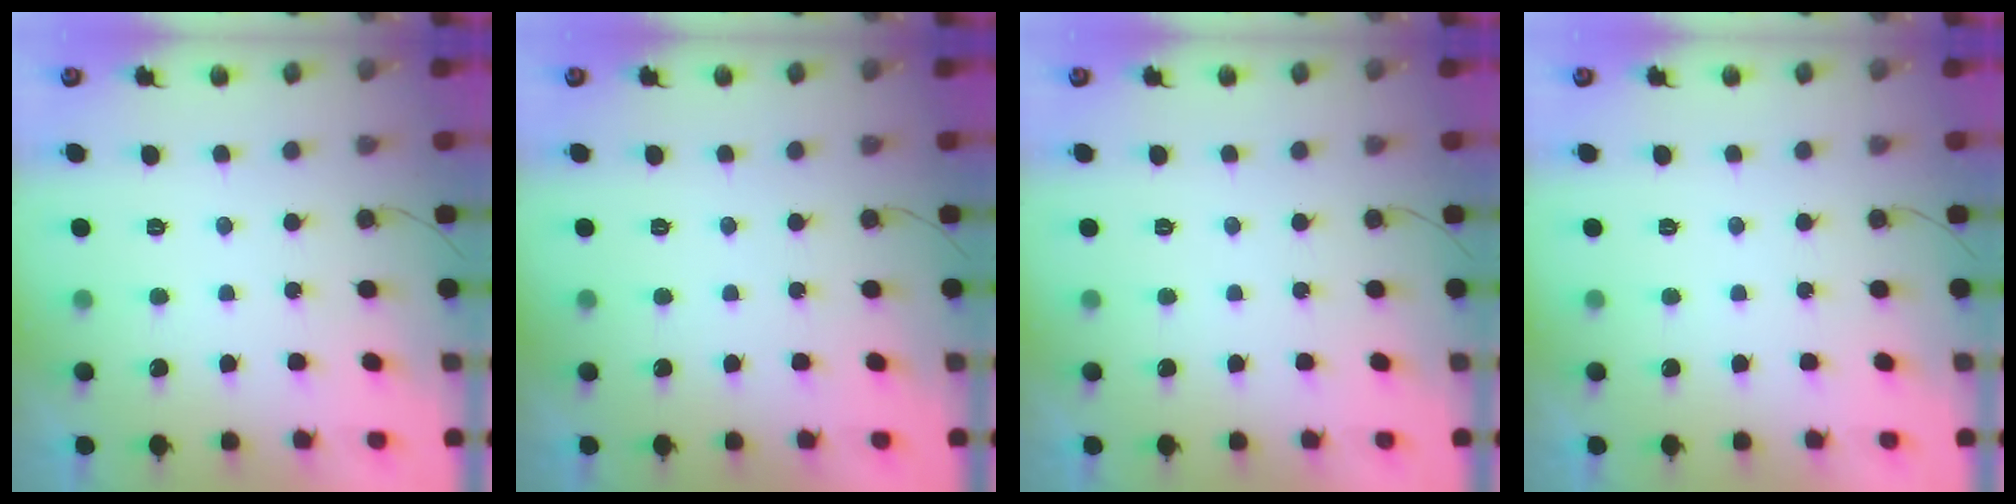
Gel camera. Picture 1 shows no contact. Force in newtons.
{"total": 0.0}
{"total": 0.0}
{"total": 0.0}